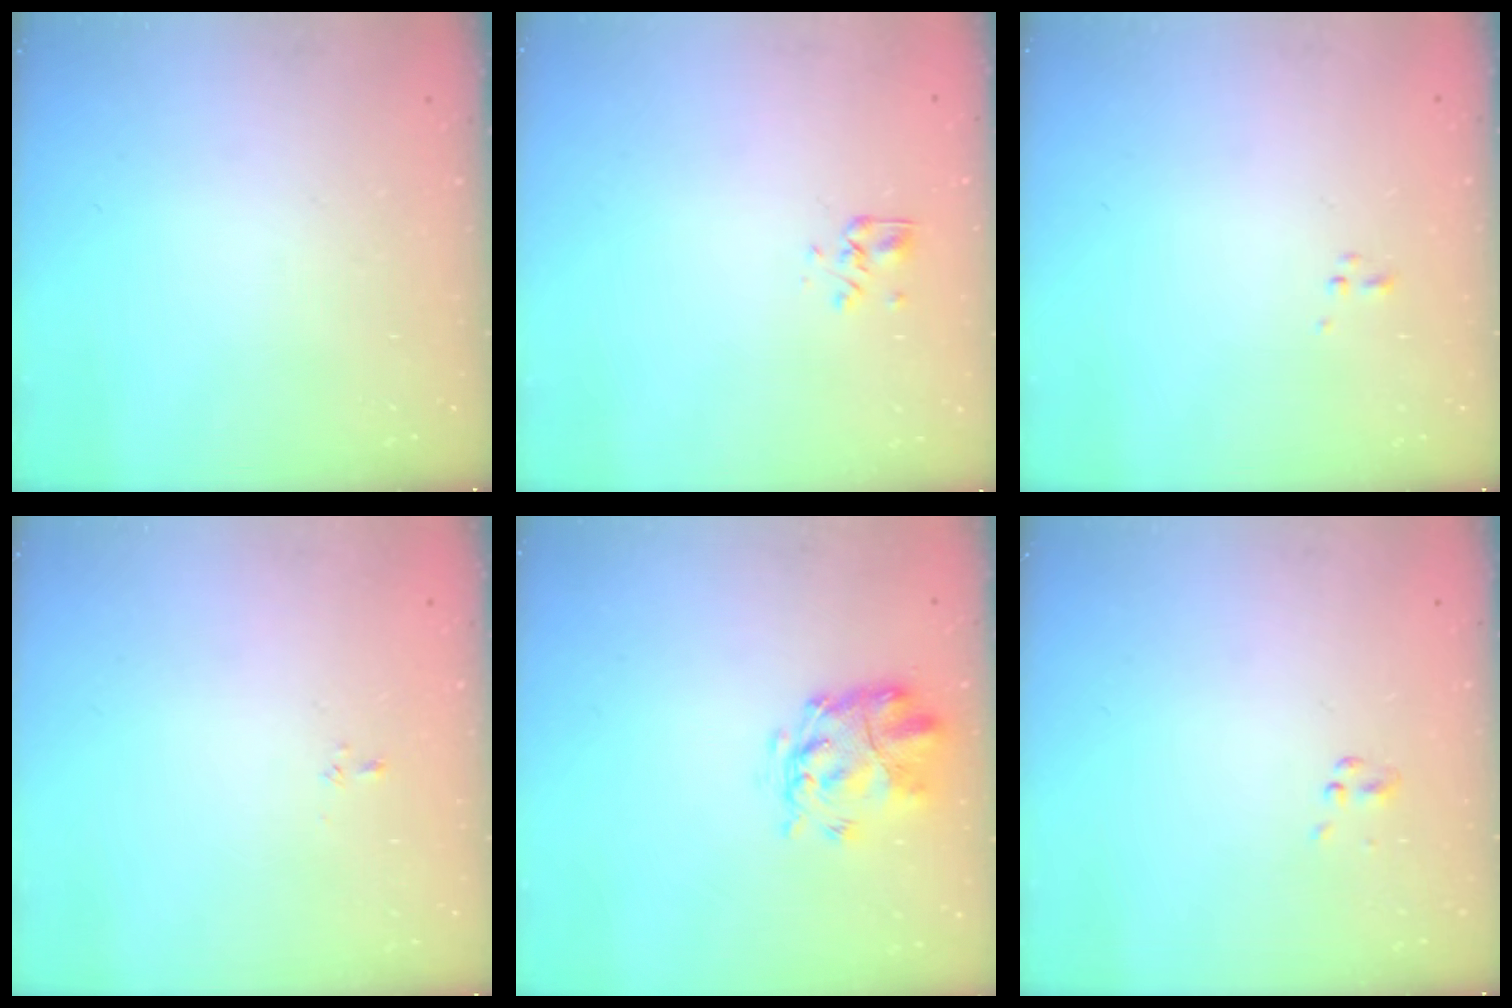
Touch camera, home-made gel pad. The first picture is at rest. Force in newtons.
{"total": 2.7, "press": 2.4, "slide": 1.2}
{"total": 0.6, "press": 0.6, "slide": 0.1}
{"total": 2.2, "press": 2.0, "slide": 0.9}
{"total": 3.8, "press": 3.4, "slide": 1.7}
{"total": 0.5, "press": 0.5, "slide": 0.1}